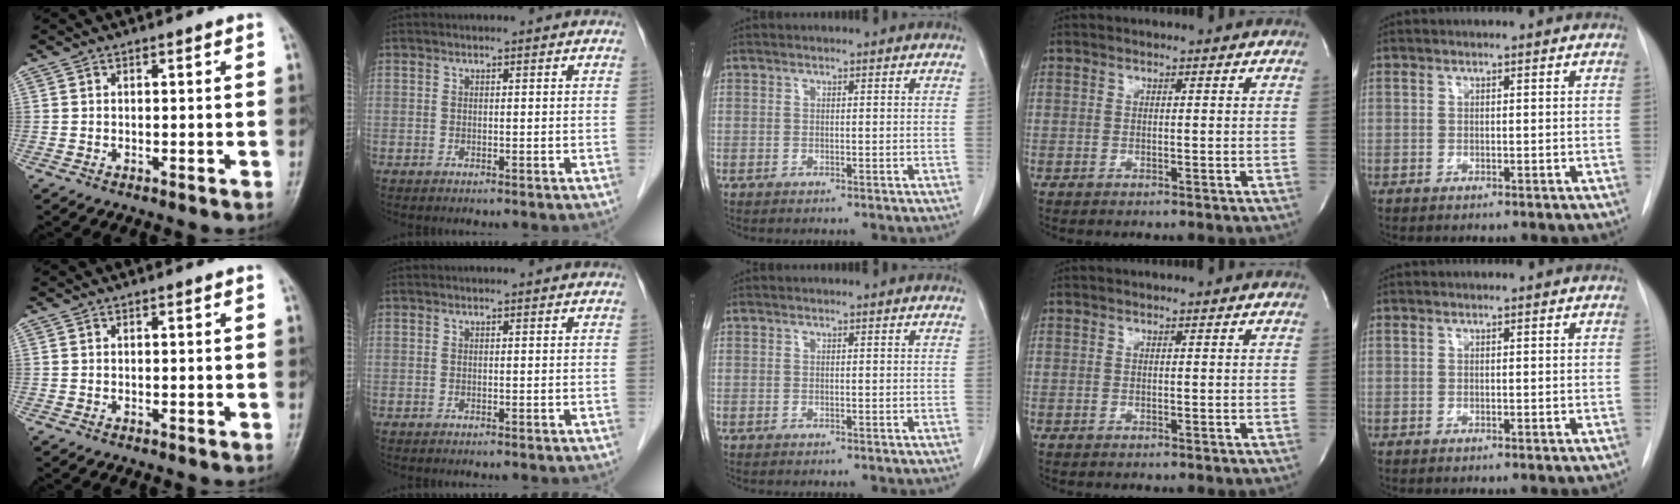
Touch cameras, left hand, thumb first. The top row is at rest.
{}